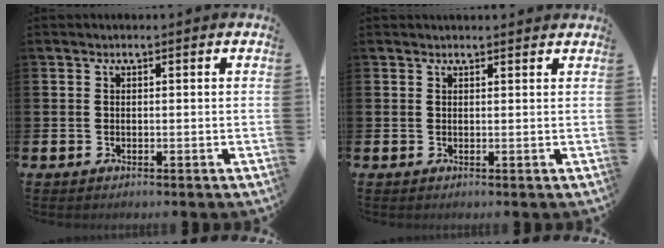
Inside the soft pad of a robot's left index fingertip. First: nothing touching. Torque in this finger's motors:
{"motor_torque": [1.00, -1.14, 0.06, 0.02]}